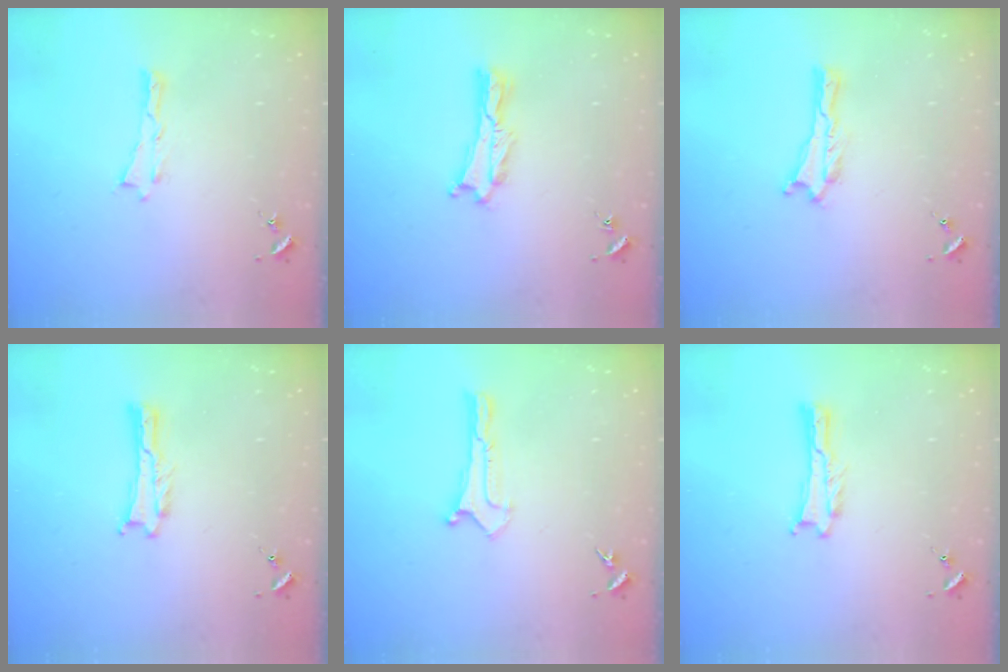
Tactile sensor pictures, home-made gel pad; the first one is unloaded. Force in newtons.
{"total": 0.7, "press": 0.6, "slide": 0.2}
{"total": 0.0}
{"total": 0.0}
{"total": 0.0}
{"total": 0.0}